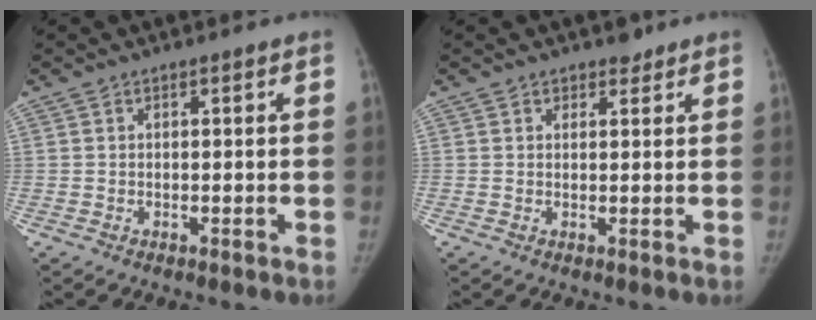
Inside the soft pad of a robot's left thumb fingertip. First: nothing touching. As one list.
[{"total": 1.8, "force": [1.4, 1.0, 0.1], "torque": [0.010, -0.007, 0.018]}]